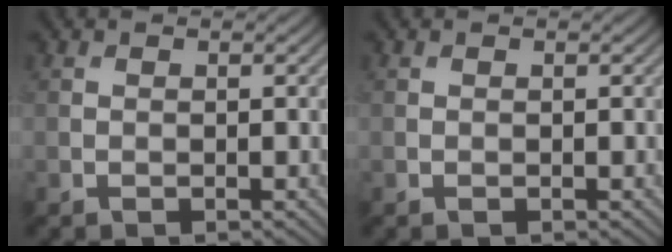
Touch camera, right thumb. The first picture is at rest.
{"total": 0.0}